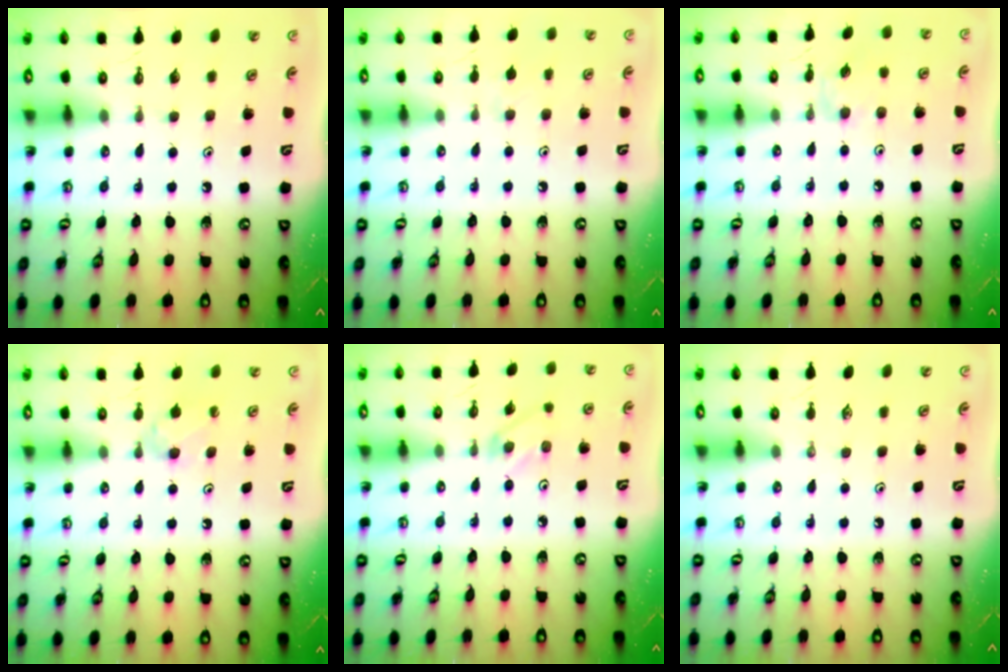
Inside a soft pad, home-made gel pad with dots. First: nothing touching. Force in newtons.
{"total": 4.5, "press": 4.4, "slide": 0.7}
{"total": 2.7, "press": 2.7, "slide": 0.4}
{"total": 5.5, "press": 5.4, "slide": 0.8}
{"total": 2.8, "press": 2.7, "slide": 0.4}
{"total": 0.0}